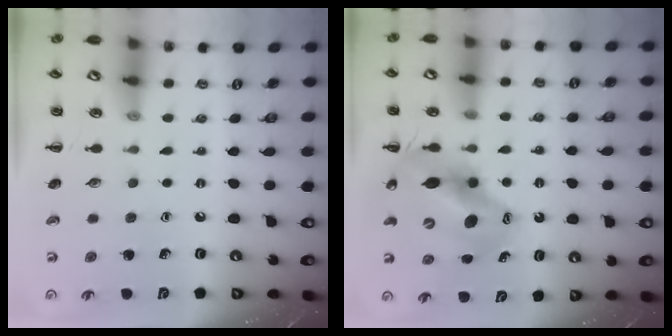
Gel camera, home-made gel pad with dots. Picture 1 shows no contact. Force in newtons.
{"total": 13.8, "press": 13.4, "slide": 3.5}